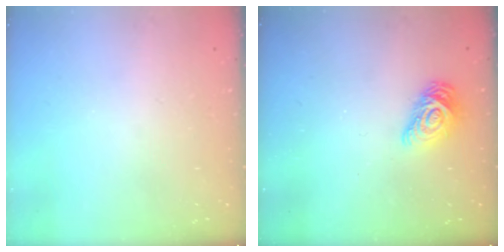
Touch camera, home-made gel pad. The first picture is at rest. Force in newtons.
{"total": 10.5, "press": 10.5, "slide": 0.4}